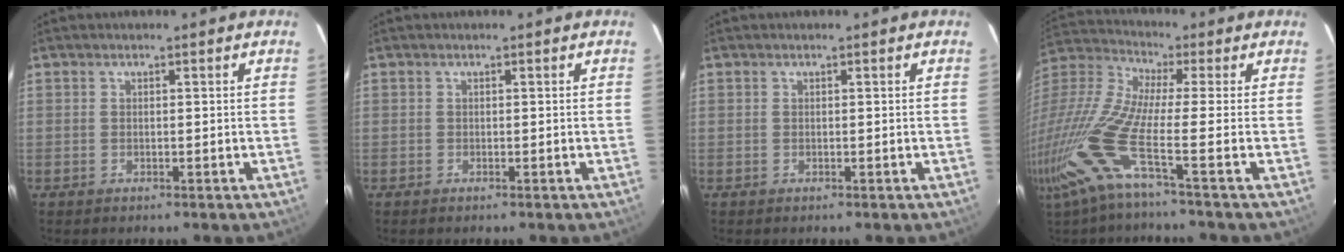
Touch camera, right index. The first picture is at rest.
{"total": 0.0}
{"total": 0.0}
{"total": 14.2, "force": [-5.8, 0.2, 12.9], "torque": [-0.261, -0.031, -0.127]}